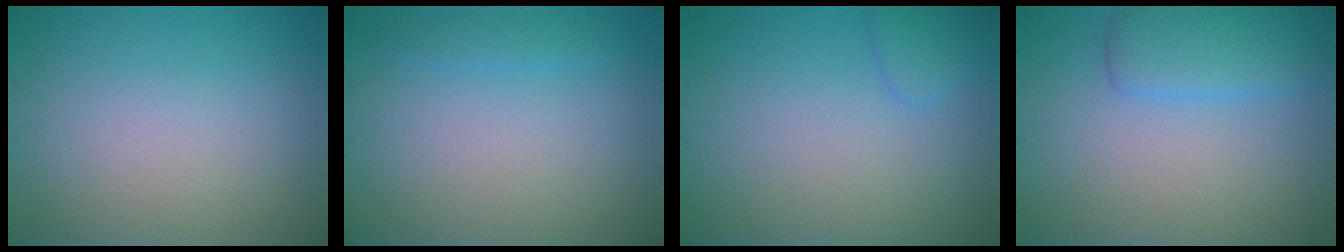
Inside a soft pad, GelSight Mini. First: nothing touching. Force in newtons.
{"total": 1.0, "press": 1.0, "slide": 0.1}
{"total": 1.5, "press": 1.4, "slide": 0.1}
{"total": 3.4, "press": 3.4, "slide": 0.3}